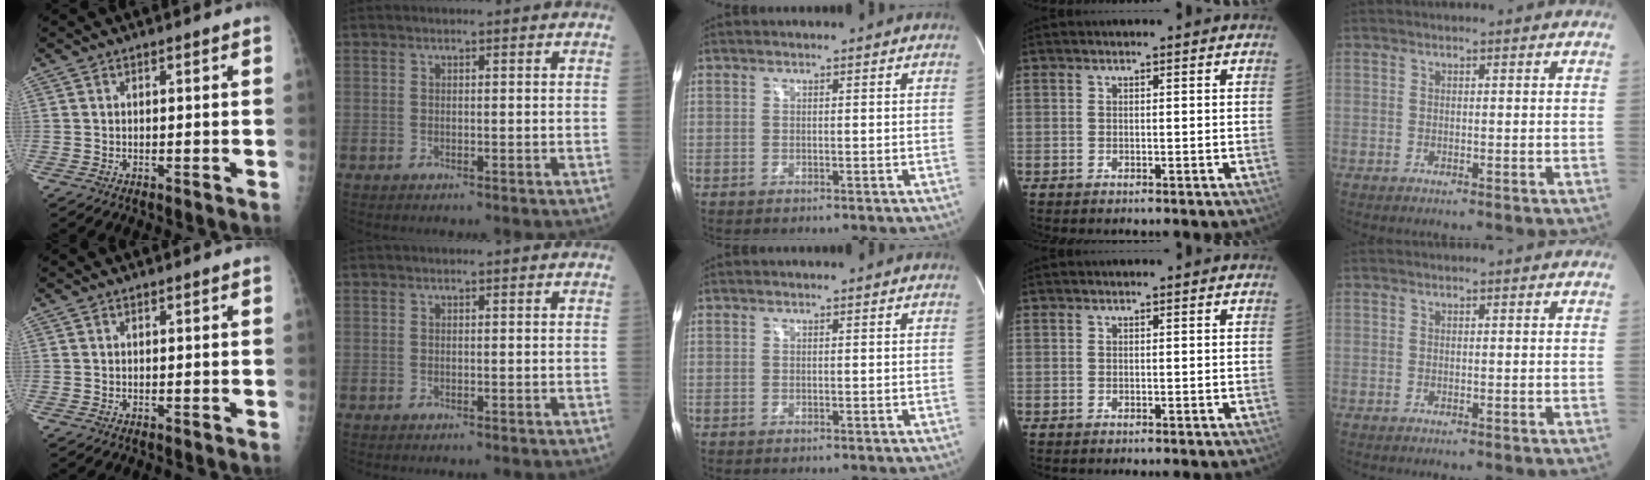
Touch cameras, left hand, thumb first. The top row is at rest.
{}